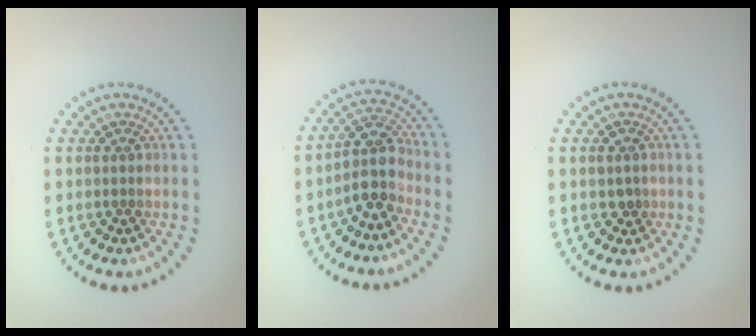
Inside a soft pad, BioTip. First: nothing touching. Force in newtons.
{"total": 3.3, "press": 2.7, "slide": 1.9}
{"total": 1.1, "press": 1.1, "slide": 0.3}